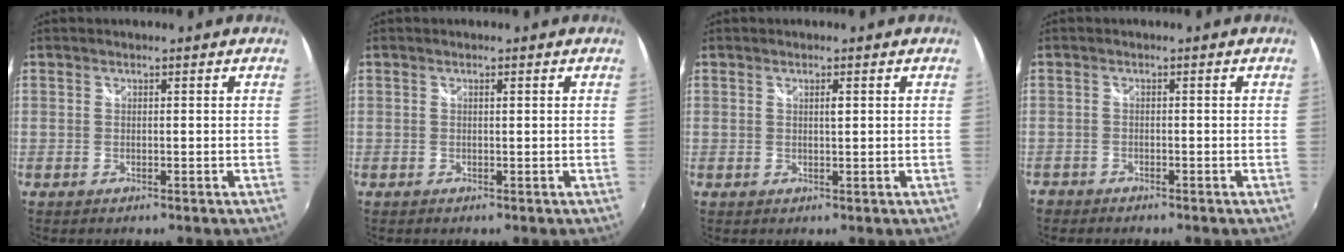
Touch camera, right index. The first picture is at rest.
{"total": 0.7, "force": [0.3, -0.1, 0.6], "torque": [-0.011, 0.002, 0.004]}
{"total": 1.1, "force": [0.4, 0.1, 1.0], "torque": [-0.016, 0.001, 0.006]}
{"total": 2.2, "force": [-1.9, 1.1, 0.1], "torque": [-0.011, -0.005, -0.038]}